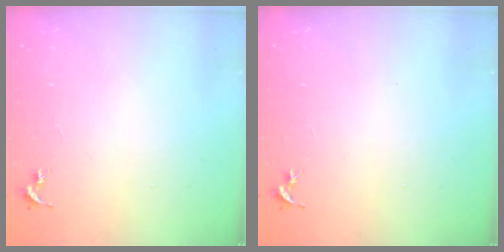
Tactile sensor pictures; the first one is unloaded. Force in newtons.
{"total": 0.0}